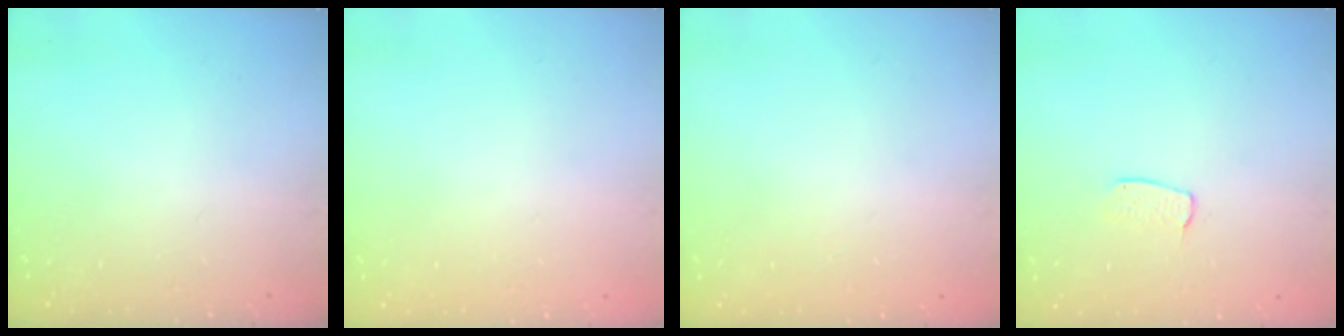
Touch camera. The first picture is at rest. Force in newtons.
{"total": 0.0}
{"total": 0.0}
{"total": 4.7, "press": 4.7, "slide": 0.3}